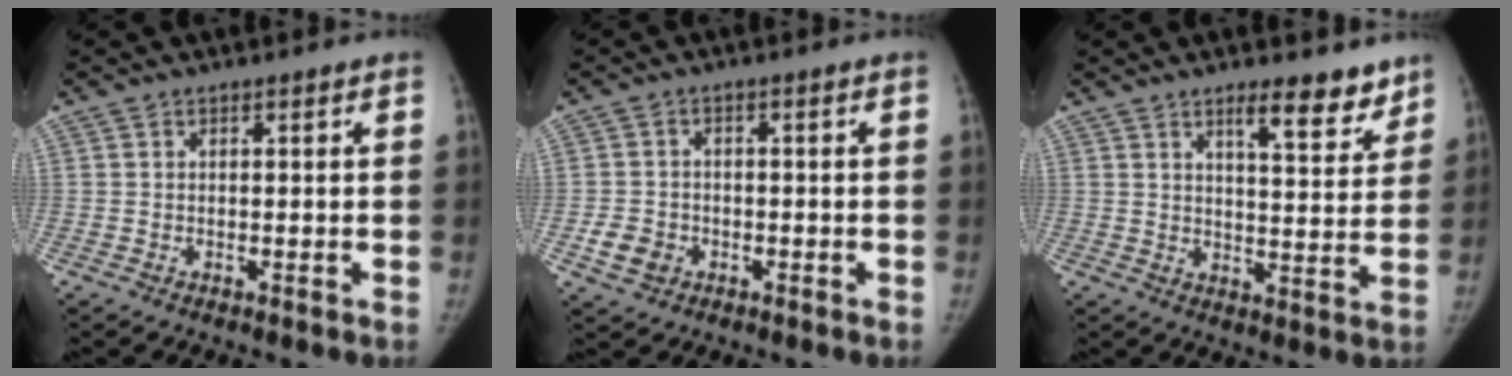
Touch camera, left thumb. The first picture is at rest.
{"total": 4.5, "force": [-1.7, 3.7, 1.9], "torque": [-0.026, 0.010, -0.026]}
{"total": 9.1, "force": [6.6, 2.7, 5.6], "torque": [-0.050, -0.045, 0.096]}